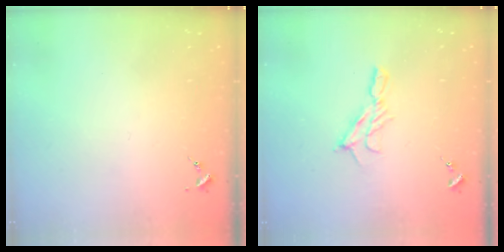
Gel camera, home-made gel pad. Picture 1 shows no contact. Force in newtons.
{"total": 8.2, "press": 8.1, "slide": 0.3}